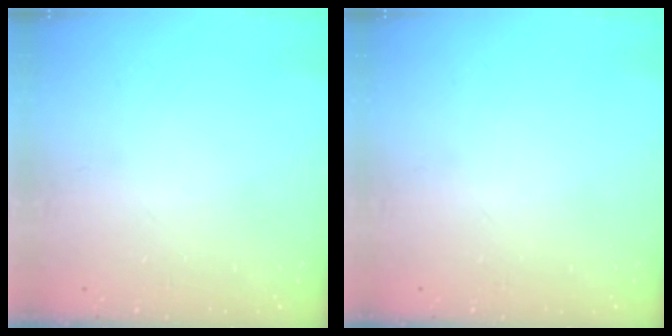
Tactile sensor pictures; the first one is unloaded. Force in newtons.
{"total": 0.0}